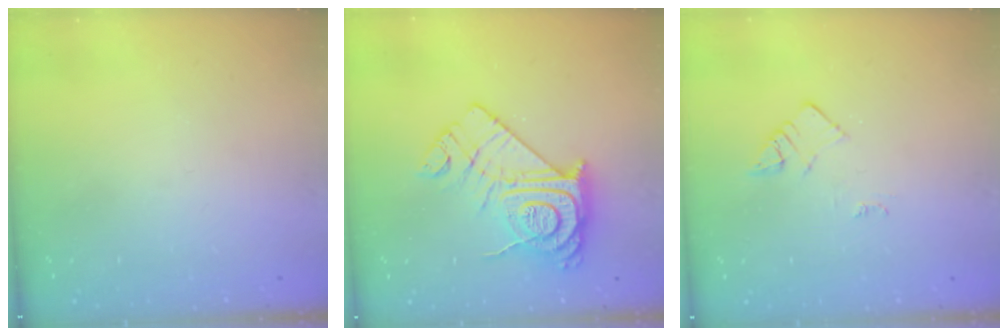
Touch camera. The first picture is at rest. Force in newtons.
{"total": 18.1, "press": 18.0, "slide": 1.5}
{"total": 3.0, "press": 3.0, "slide": 0.4}